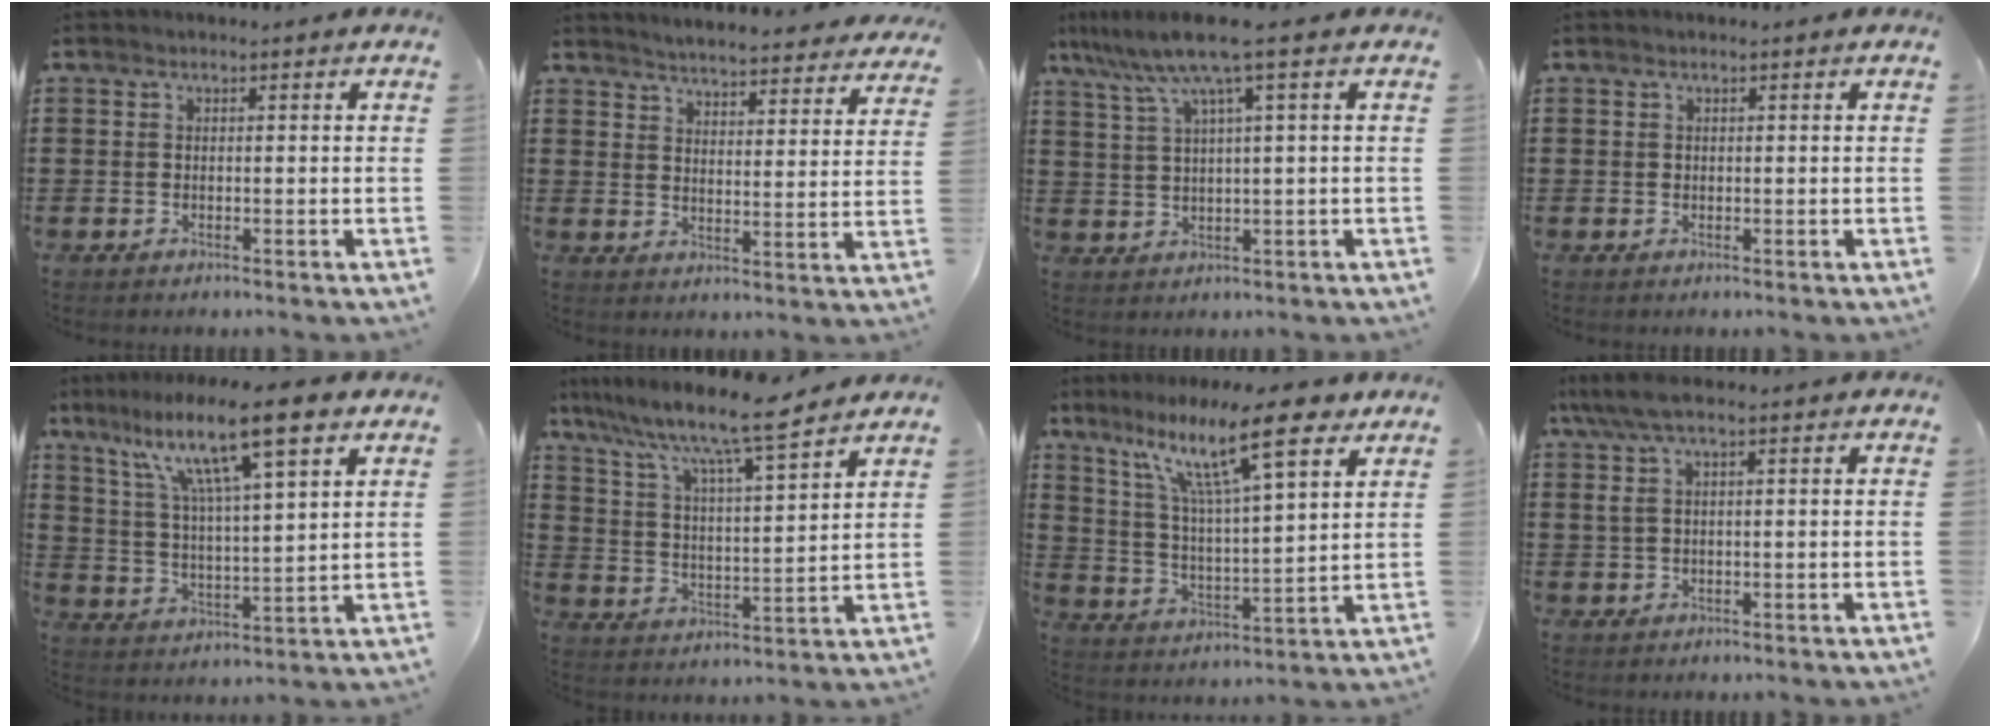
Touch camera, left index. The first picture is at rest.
{"total": 4.0, "force": [3.9, -0.7, 0.3], "torque": [-0.030, -0.040, 0.061]}
{"total": 7.7, "force": [3.8, -0.1, 6.7], "torque": [-0.147, -0.014, 0.061]}
{"total": 0.0}
{"total": 13.3, "force": [8.5, 1.8, 10.0], "torque": [-0.197, -0.021, 0.138]}
{"total": 8.6, "force": [7.3, 0.1, 4.5], "torque": [-0.115, -0.046, 0.117]}
{"total": 14.9, "force": [9.6, 3.4, 10.9], "torque": [-0.208, -0.027, 0.158]}
{"total": 4.2, "force": [0.8, 0.8, 4.0], "torque": [-0.100, -0.008, 0.008]}